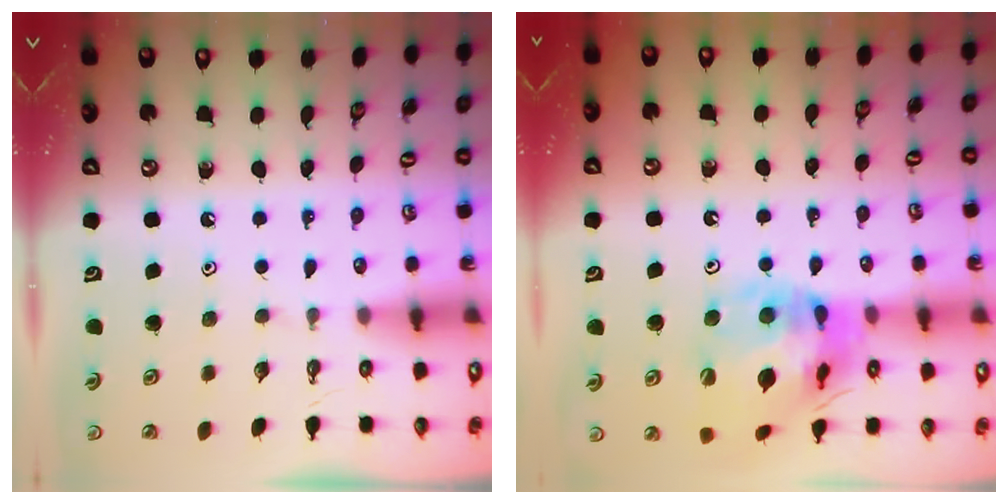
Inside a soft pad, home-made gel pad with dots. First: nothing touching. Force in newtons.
{"total": 19.2, "press": 19.1, "slide": 2.2}